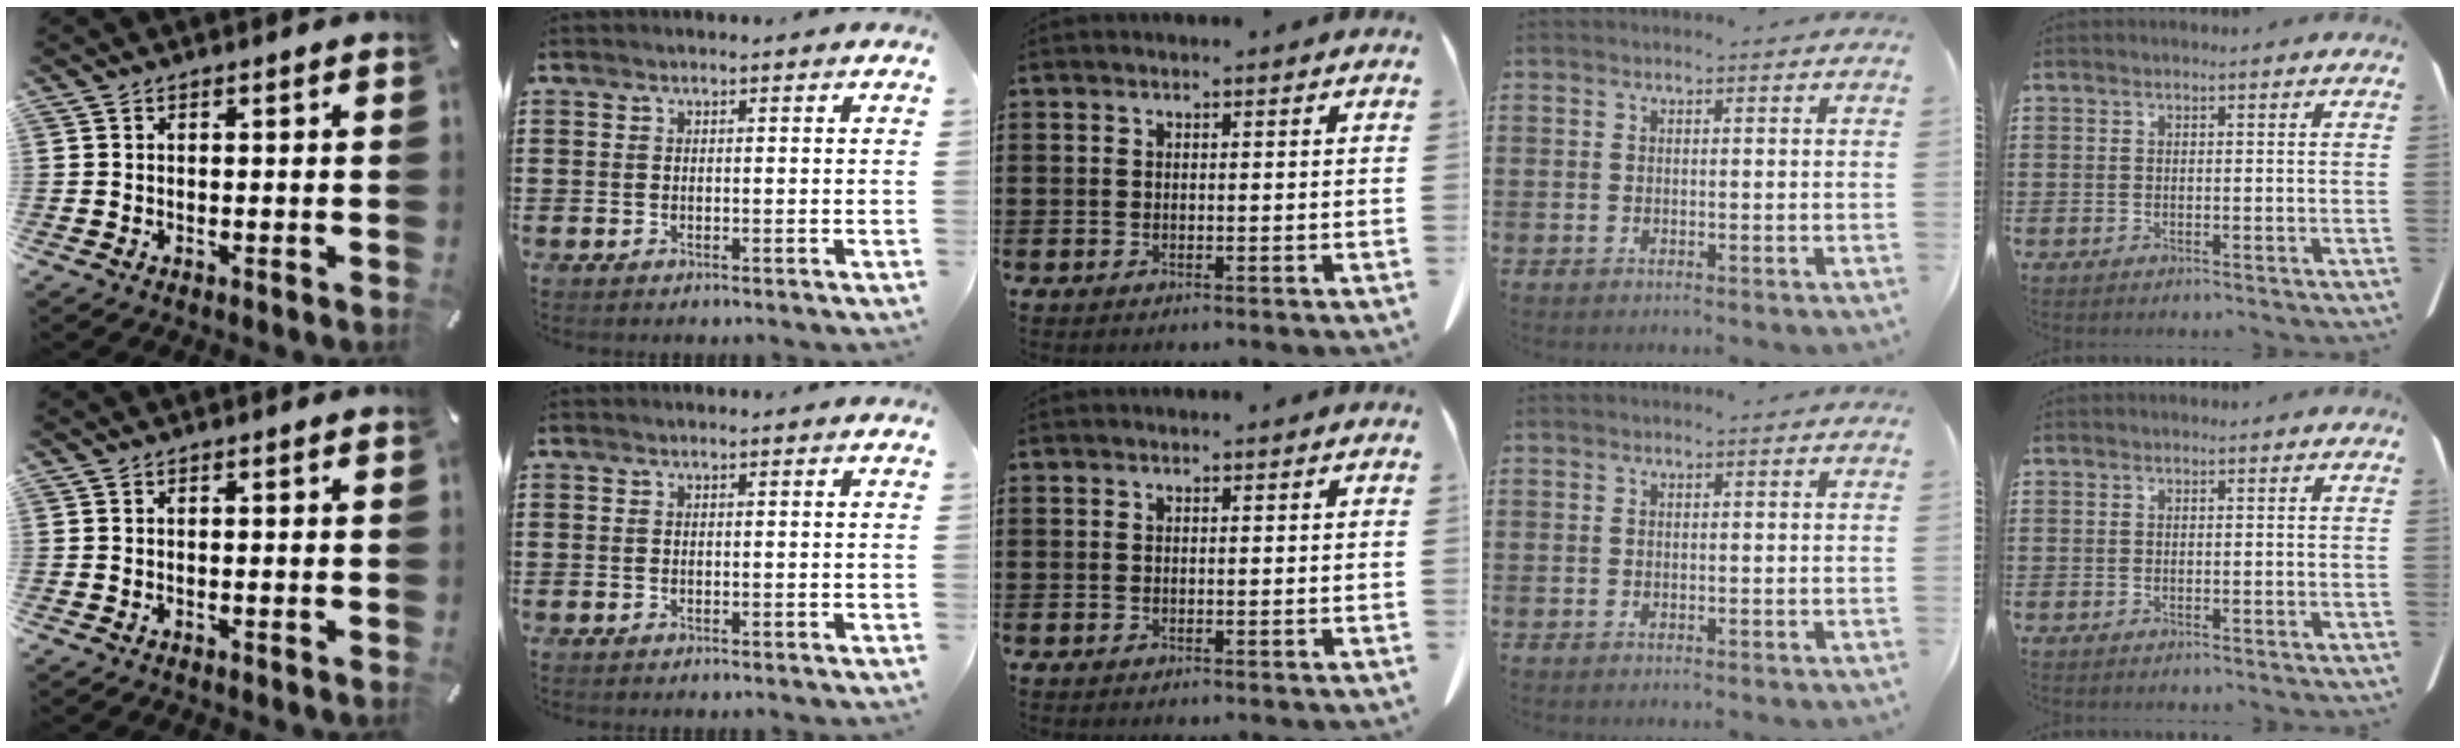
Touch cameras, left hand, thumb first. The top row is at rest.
{}